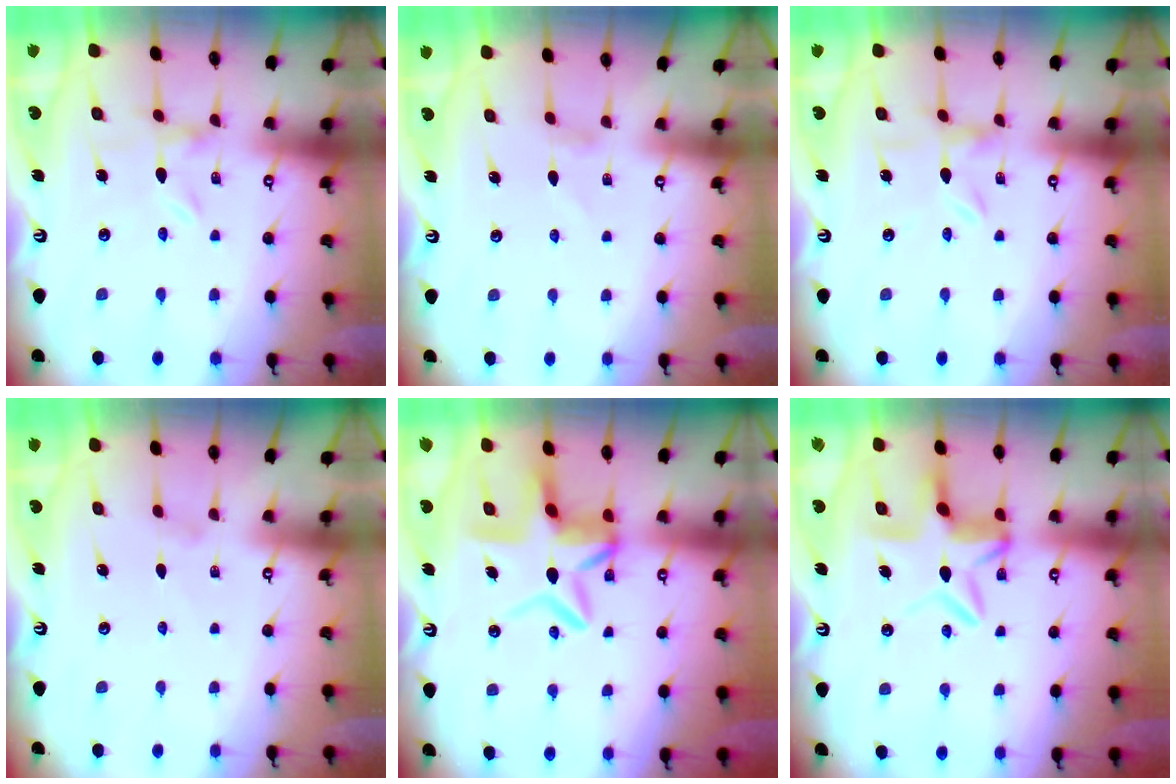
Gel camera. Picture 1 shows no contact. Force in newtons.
{"total": 0.7, "press": 0.7, "slide": 0.1}
{"total": 0.8, "press": 0.8, "slide": 0.3}
{"total": 0.0}
{"total": 10.1, "press": 9.9, "slide": 2.3}
{"total": 9.1, "press": 9.0, "slide": 1.3}